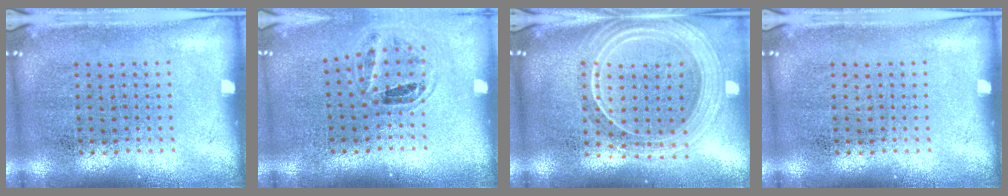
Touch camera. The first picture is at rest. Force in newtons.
{"total": 0.9, "press": 0.9, "slide": 0.2}
{"total": 2.5, "press": 2.1, "slide": 1.3}
{"total": 0.0}